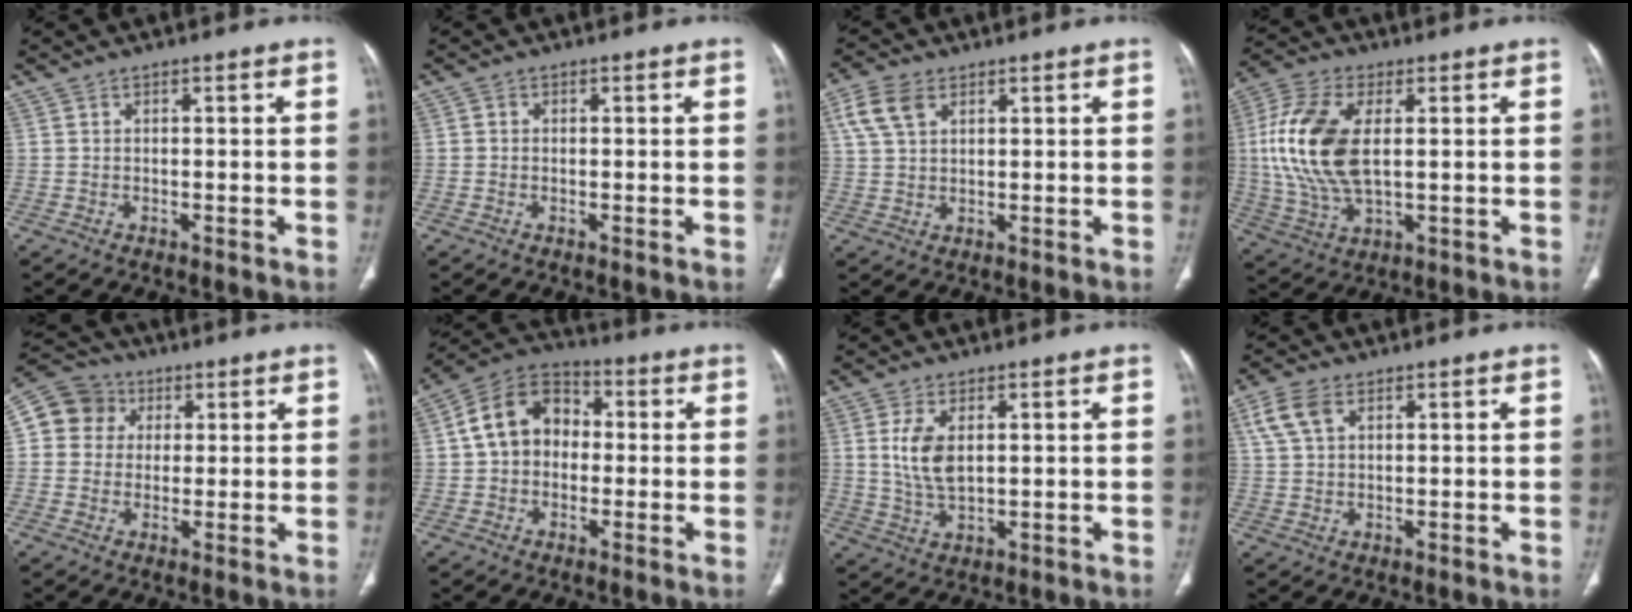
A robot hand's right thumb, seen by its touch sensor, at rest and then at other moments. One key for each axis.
{"total": 0.7, "fx": 0.0, "fy": 0.6, "fz": 0.2, "tx": 0.000, "ty": 0.002, "tz": -0.002}
{"total": 6.4, "fx": 2.9, "fy": 4.0, "fz": 4.2, "tx": -0.085, "ty": 0.004, "tz": 0.061}
{"total": 16.6, "fx": 2.2, "fy": 8.8, "fz": 13.9, "tx": -0.301, "ty": 0.000, "tz": 0.045}
{"total": 9.2, "fx": 2.1, "fy": 8.5, "fz": 2.6, "tx": -0.032, "ty": 0.014, "tz": 0.028}
{"total": 12.3, "fx": 0.9, "fy": 9.6, "fz": 7.7, "tx": -0.113, "ty": 0.033, "tz": 0.004}
{"total": 7.2, "fx": 1.7, "fy": 3.9, "fz": 5.8, "tx": -0.113, "ty": -0.010, "tz": 0.041}
{"total": 5.9, "fx": 2.7, "fy": 3.6, "fz": 3.9, "tx": -0.083, "ty": 0.006, "tz": 0.058}